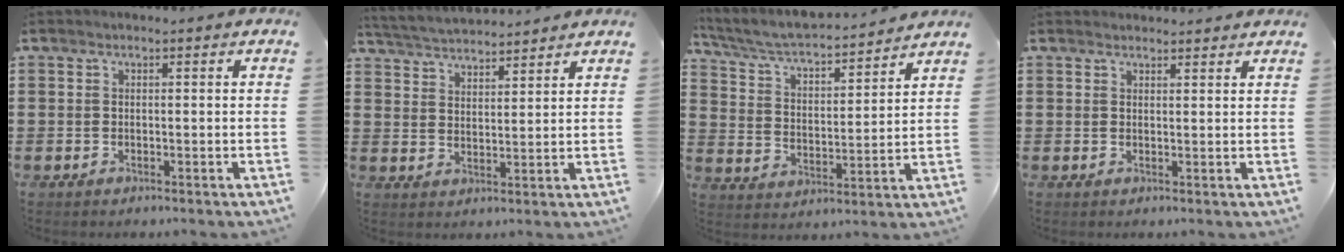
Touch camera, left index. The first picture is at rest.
{"total": 3.9, "force": [3.8, 0.1, 0.2], "torque": [-0.020, -0.016, 0.069]}
{"total": 4.9, "force": [4.5, 0.3, 1.9], "torque": [-0.057, -0.035, 0.068]}
{"total": 1.6, "force": [1.6, 0.3, 0.1], "torque": [-0.005, 0.002, 0.032]}